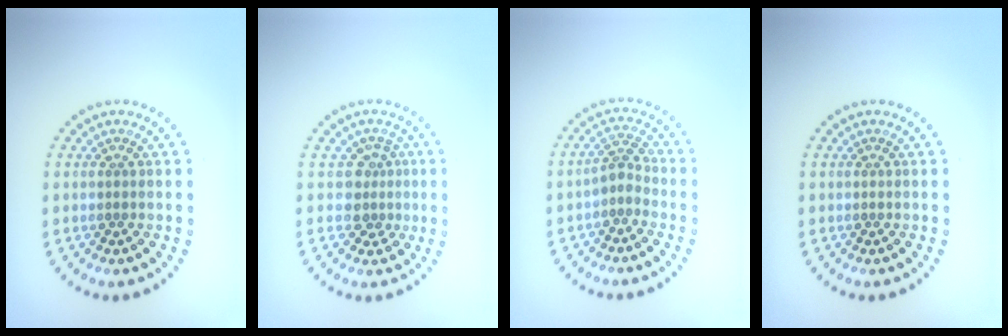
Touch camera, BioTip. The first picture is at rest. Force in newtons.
{"total": 2.4, "press": 1.9, "slide": 1.5}
{"total": 2.0, "press": 1.6, "slide": 1.3}
{"total": 0.0}